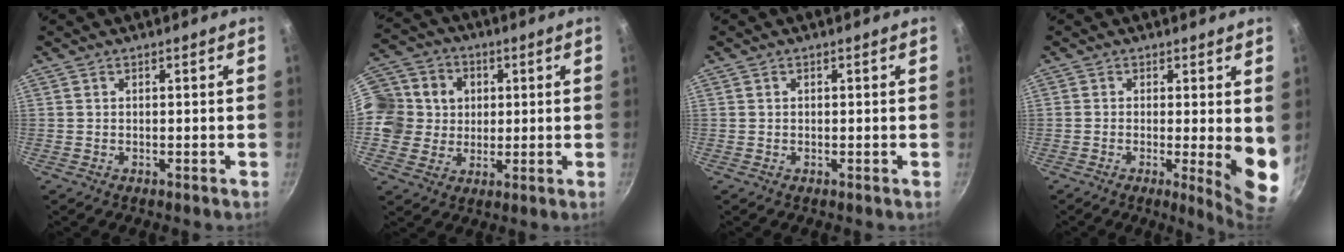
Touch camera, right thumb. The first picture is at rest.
{"total": 14.6, "force": [2.2, 13.2, 5.8], "torque": [-0.099, 0.019, 0.033]}
{"total": 0.0}
{"total": 8.4, "force": [-0.5, 1.7, 8.2], "torque": [-0.104, -0.022, -0.004]}